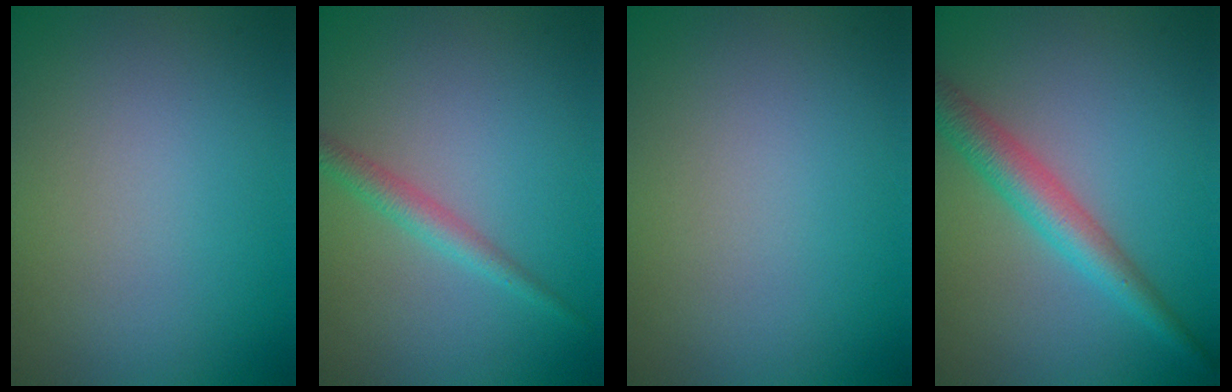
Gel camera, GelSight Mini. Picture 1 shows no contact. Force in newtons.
{"total": 1.9, "press": 1.9, "slide": 0.0}
{"total": 0.0}
{"total": 3.9, "press": 3.9, "slide": 0.1}